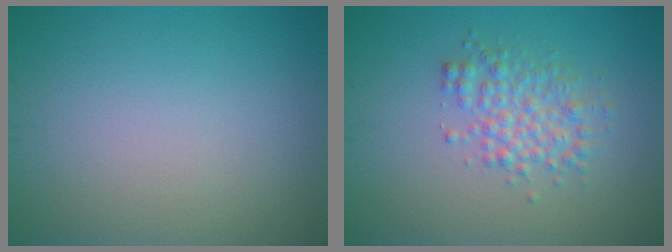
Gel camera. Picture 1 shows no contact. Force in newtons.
{"total": 3.1, "press": 3.1, "slide": 0.1}